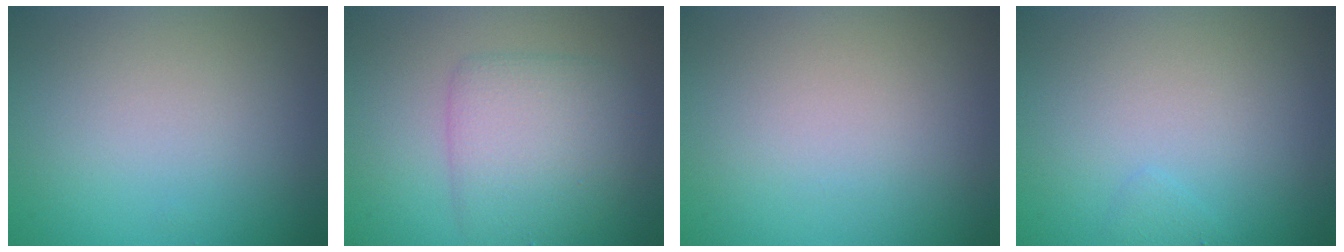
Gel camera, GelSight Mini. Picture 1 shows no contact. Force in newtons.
{"total": 4.6, "press": 4.6, "slide": 0.1}
{"total": 0.0}
{"total": 0.6, "press": 0.6, "slide": 0.0}